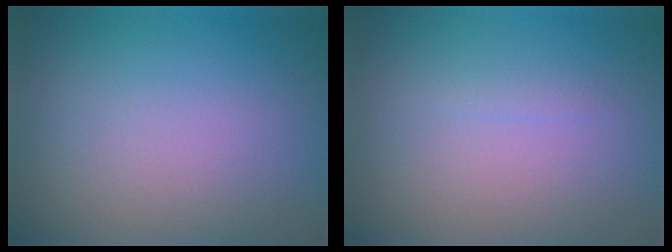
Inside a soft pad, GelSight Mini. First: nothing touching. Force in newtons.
{"total": 0.6, "press": 0.6, "slide": 0.0}